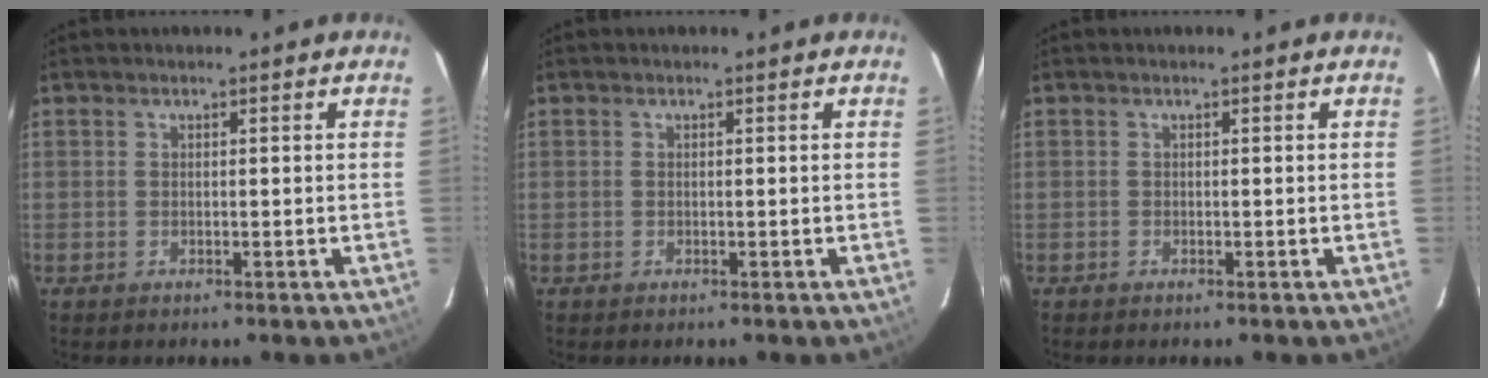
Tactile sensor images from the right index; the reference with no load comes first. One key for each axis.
{"total": 0.0}
{"total": 0.0}